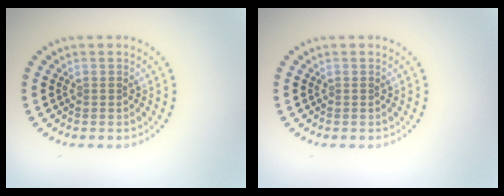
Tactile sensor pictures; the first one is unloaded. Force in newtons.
{"total": 0.0}